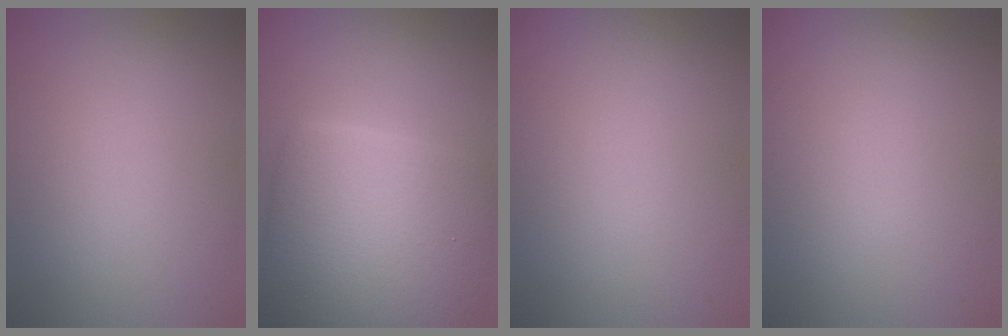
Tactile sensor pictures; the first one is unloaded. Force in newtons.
{"total": 9.1, "press": 9.1, "slide": 0.2}
{"total": 0.0}
{"total": 0.0}